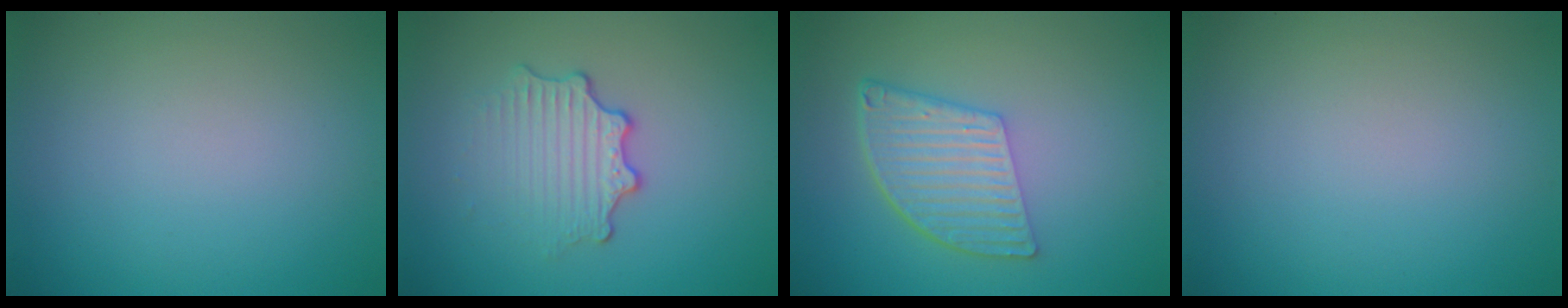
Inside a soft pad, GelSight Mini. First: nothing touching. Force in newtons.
{"total": 3.2, "press": 2.5, "slide": 1.9}
{"total": 5.5, "press": 3.8, "slide": 4.0}
{"total": 0.0}